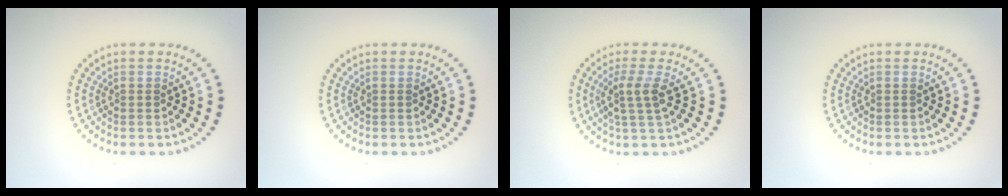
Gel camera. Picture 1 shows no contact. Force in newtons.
{"total": 0.0}
{"total": 2.5, "press": 2.0, "slide": 1.6}
{"total": 0.0}